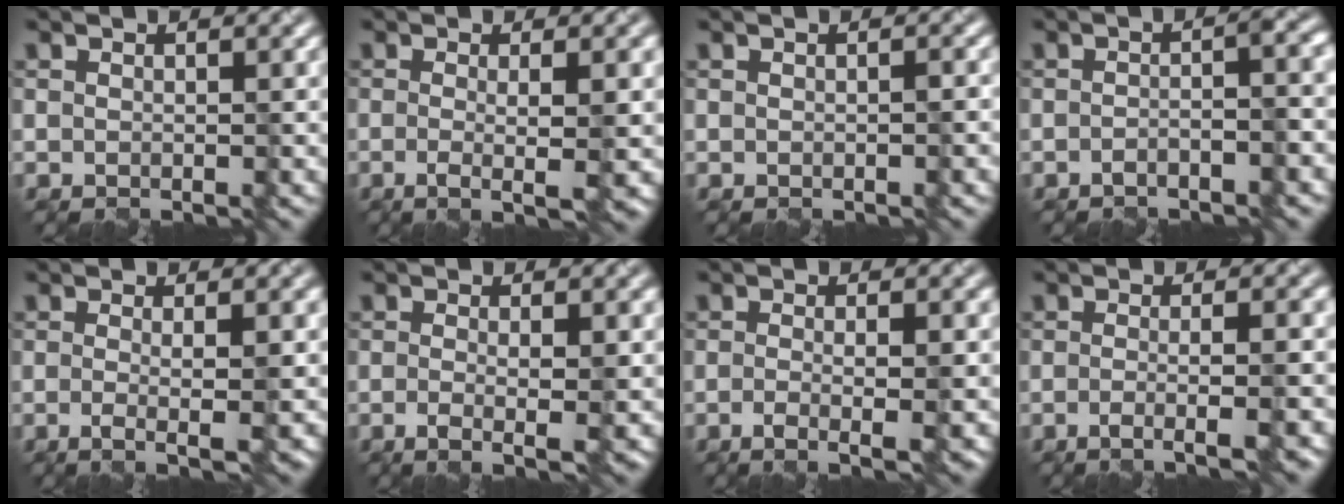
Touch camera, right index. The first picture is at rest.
{"total": 4.2, "force": [-0.3, 1.1, 4.1], "torque": [-0.058, -0.001, -0.005]}
{"total": 0.7, "force": [-0.1, 0.1, 0.7], "torque": [-0.008, 0.001, -0.002]}
{"total": 4.0, "force": [-1.6, 1.1, 3.5], "torque": [-0.036, 0.007, -0.026]}
{"total": 3.8, "force": [-0.3, 1.0, 3.6], "torque": [-0.049, 0.000, -0.004]}
{"total": 3.6, "force": [-0.4, 1.0, 3.4], "torque": [-0.054, -0.005, -0.007]}
{"total": 3.8, "force": [-0.8, 1.1, 3.5], "torque": [-0.054, -0.006, -0.012]}
{"total": 4.9, "force": [-1.2, 1.5, 4.5], "torque": [-0.048, -0.002, -0.024]}